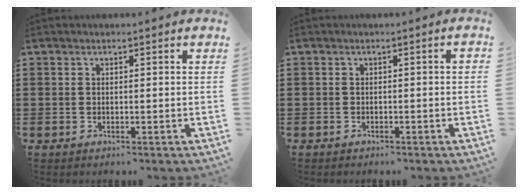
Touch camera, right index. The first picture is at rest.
{"total": 0.9, "force": [-0.8, 0.1, 0.4], "torque": [-0.008, -0.004, -0.014]}